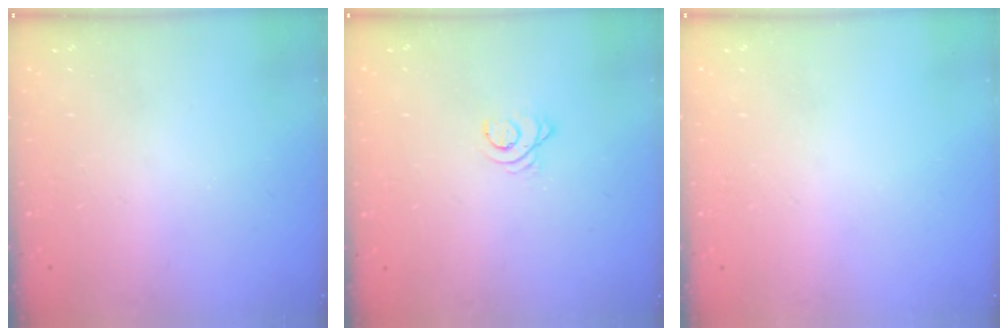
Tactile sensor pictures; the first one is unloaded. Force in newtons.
{"total": 2.7, "press": 2.7, "slide": 0.3}
{"total": 0.0}